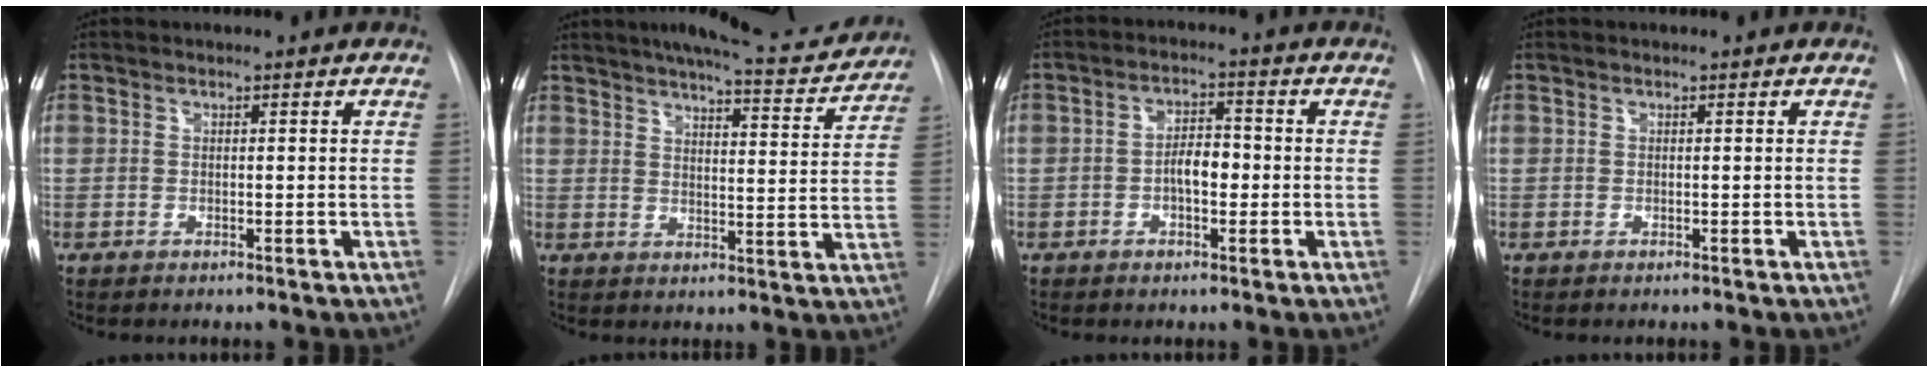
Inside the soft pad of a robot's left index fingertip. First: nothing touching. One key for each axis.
{"total": 16.0, "fx": 14.5, "fy": 2.4, "fz": 6.1, "tx": -0.085, "ty": -0.016, "tz": 0.180}
{"total": 4.2, "fx": -0.9, "fy": 2.0, "fz": 3.6, "tx": -0.060, "ty": 0.011, "tz": -0.017}
{"total": 0.0}